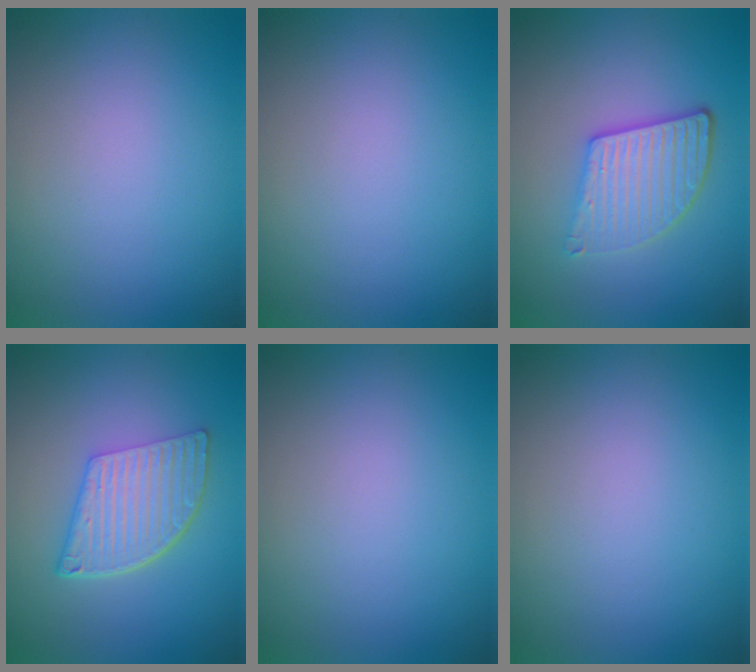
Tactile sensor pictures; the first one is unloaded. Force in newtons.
{"total": 0.0}
{"total": 4.5, "press": 3.5, "slide": 2.9}
{"total": 5.7, "press": 4.1, "slide": 4.0}
{"total": 0.0}
{"total": 0.0}